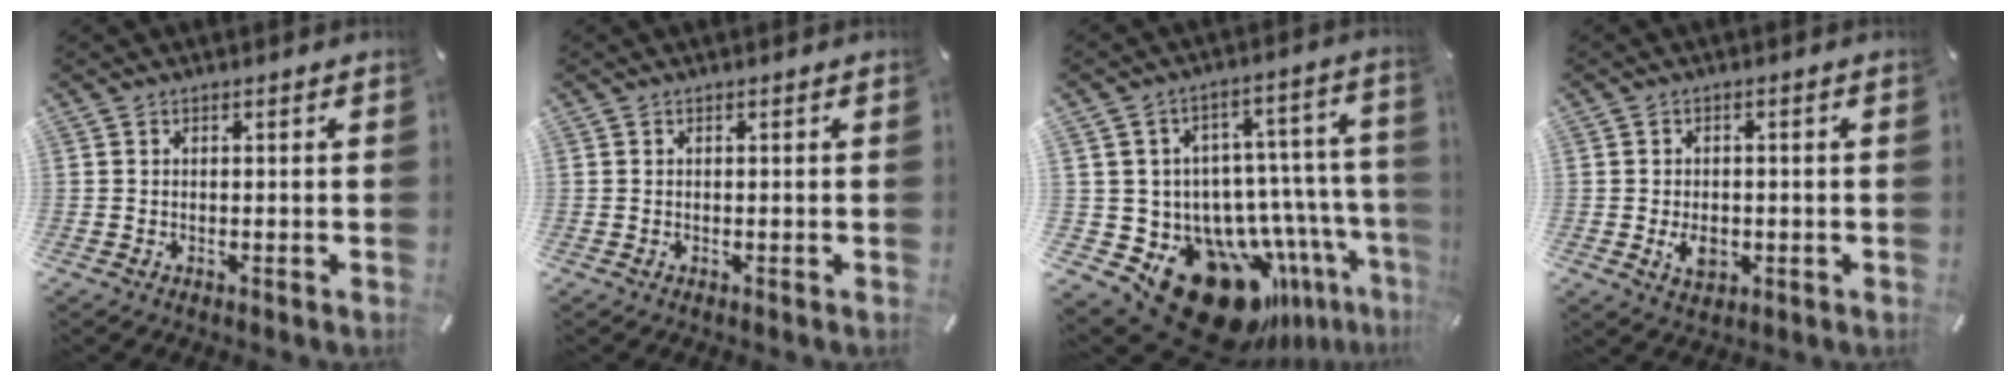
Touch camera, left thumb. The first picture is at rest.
{"total": 0.0}
{"total": 26.6, "force": [-15.4, 15.7, 14.9], "torque": [-0.172, 0.055, -0.203]}
{"total": 4.7, "force": [-1.0, 3.3, 3.2], "torque": [-0.060, -0.002, -0.020]}